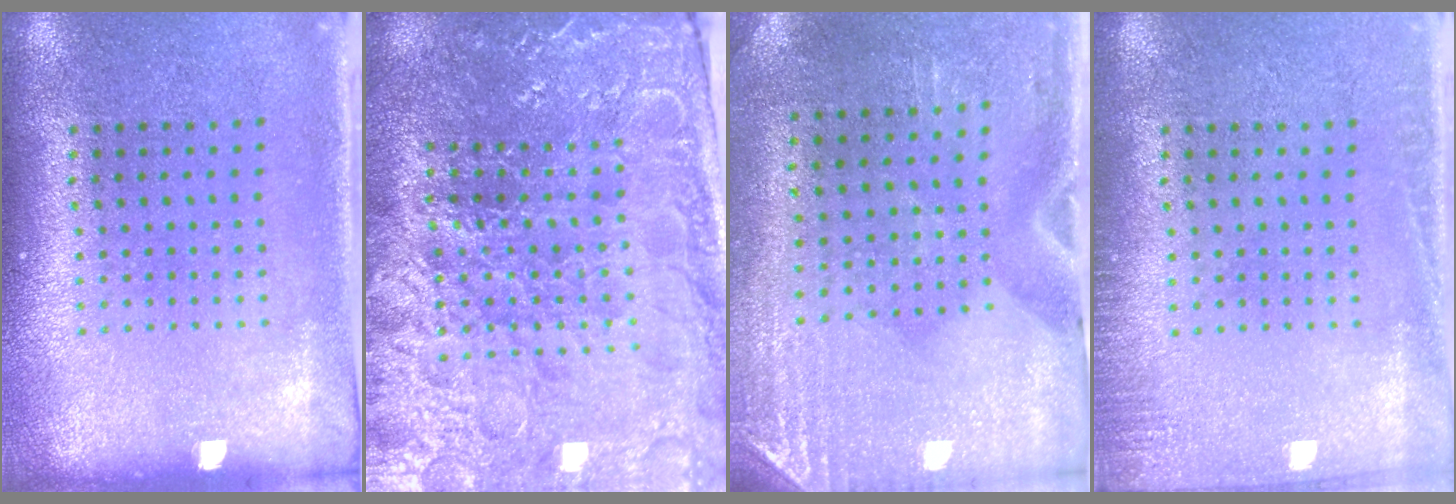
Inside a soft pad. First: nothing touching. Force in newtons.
{"total": 4.6, "press": 4.5, "slide": 1.1}
{"total": 2.9, "press": 2.5, "slide": 1.4}
{"total": 1.4, "press": 1.4, "slide": 0.4}